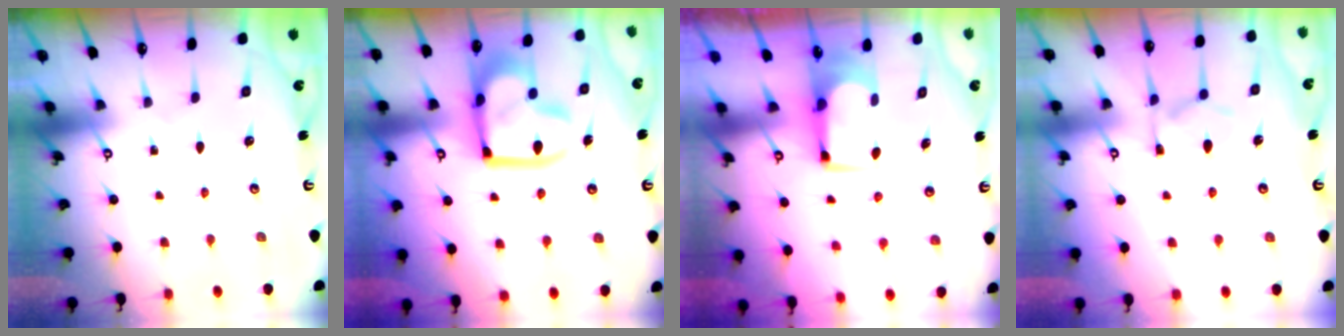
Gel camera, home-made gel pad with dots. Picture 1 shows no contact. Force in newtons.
{"total": 17.7, "press": 17.6, "slide": 1.9}
{"total": 2.2, "press": 2.2, "slide": 0.2}
{"total": 3.8, "press": 3.5, "slide": 1.5}